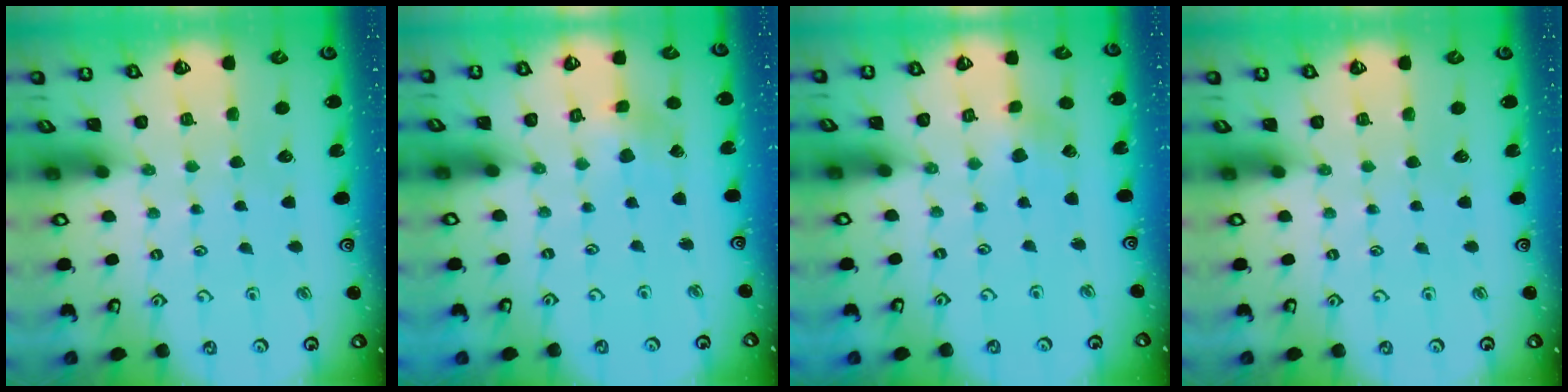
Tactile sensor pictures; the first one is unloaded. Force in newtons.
{"total": 2.1, "press": 2.1, "slide": 0.1}
{"total": 2.3, "press": 2.3, "slide": 0.4}
{"total": 0.0}